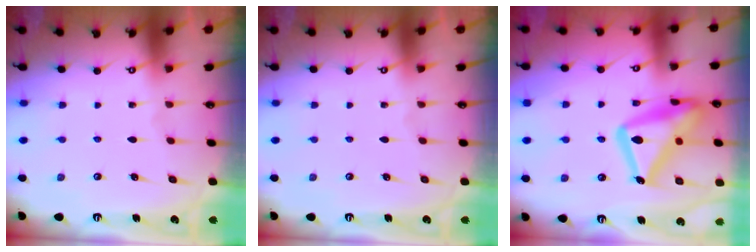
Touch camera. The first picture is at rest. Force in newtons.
{"total": 0.0}
{"total": 22.6, "press": 22.5, "slide": 1.7}